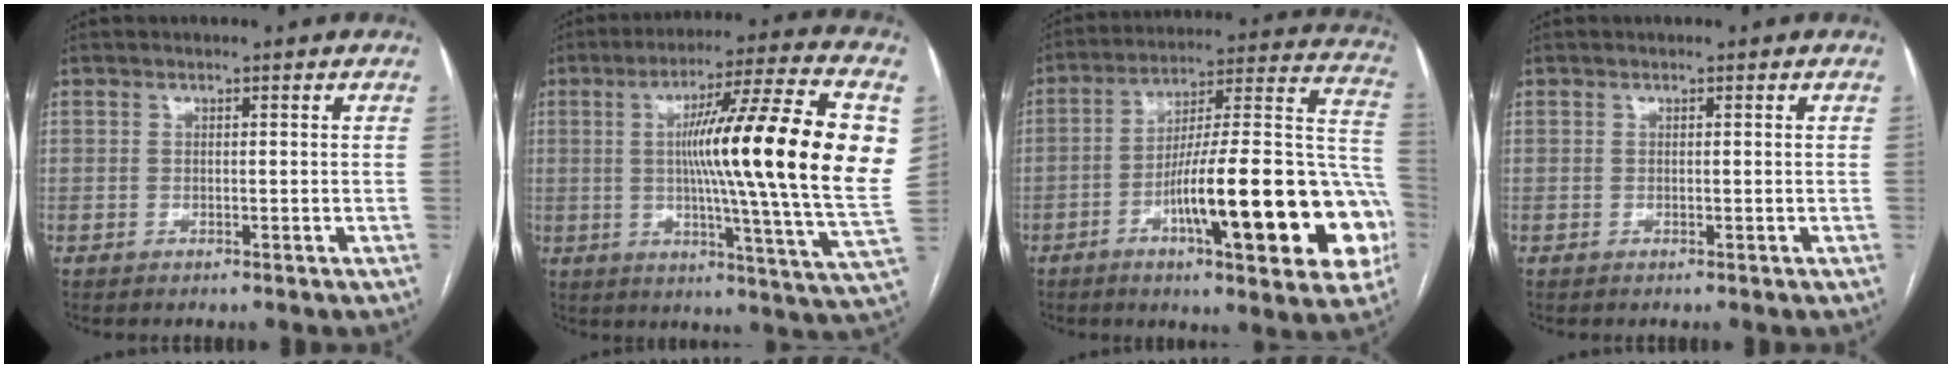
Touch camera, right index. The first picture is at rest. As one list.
[{"total": 25.5, "force": [3.7, -0.4, 25.2], "torque": [-0.310, 0.013, 0.044]}, {"total": 26.1, "force": [-8.1, 4.1, 24.5], "torque": [-0.282, 0.015, -0.113]}, {"total": 0.0}]